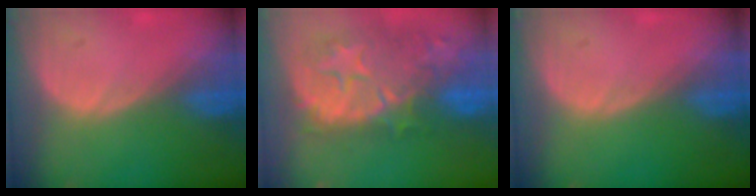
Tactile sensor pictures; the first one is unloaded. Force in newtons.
{"total": 11.7, "press": 10.7, "slide": 4.8}
{"total": 0.0}